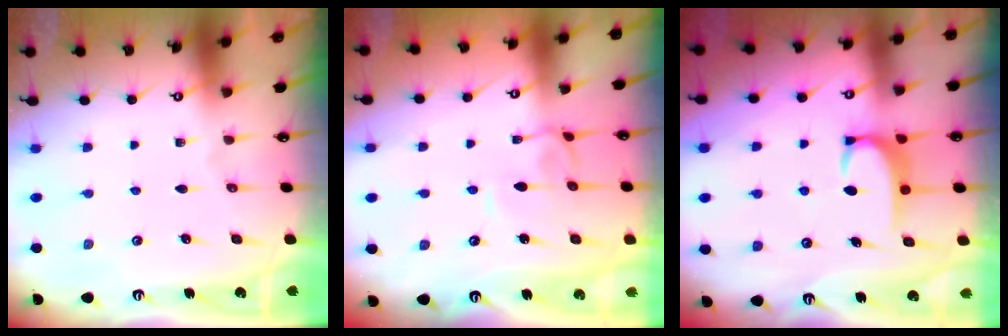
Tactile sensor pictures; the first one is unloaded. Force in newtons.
{"total": 1.9, "press": 1.9, "slide": 0.2}
{"total": 3.7, "press": 3.7, "slide": 0.4}